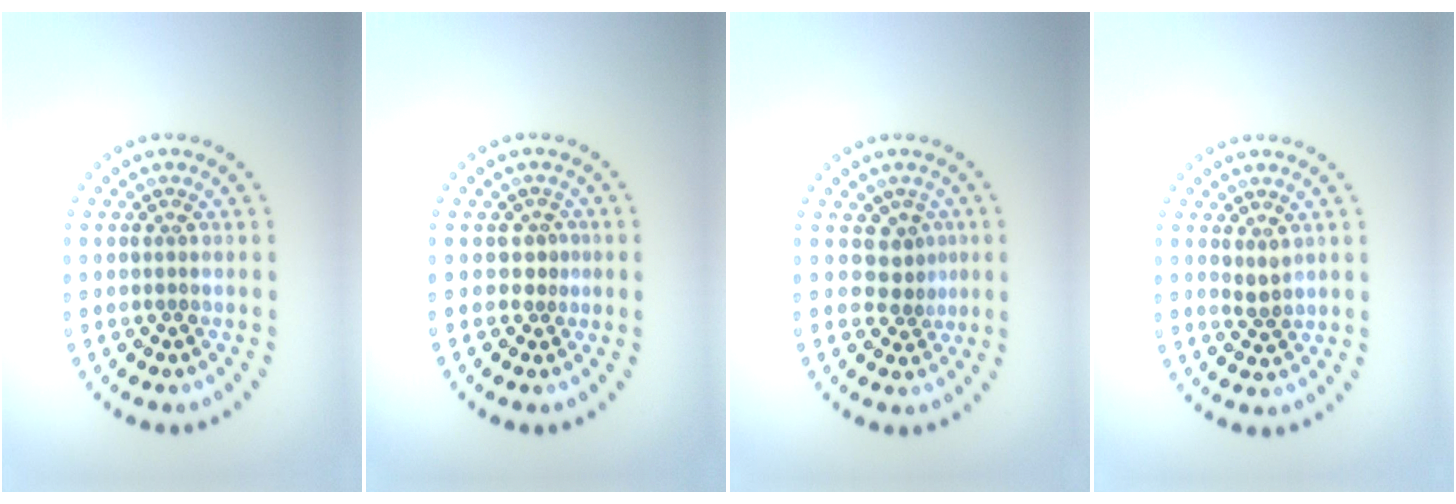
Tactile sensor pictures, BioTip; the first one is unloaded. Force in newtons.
{"total": 1.2, "press": 0.6, "slide": 1.0}
{"total": 1.9, "press": 1.4, "slide": 1.4}
{"total": 1.2, "press": 1.1, "slide": 0.6}